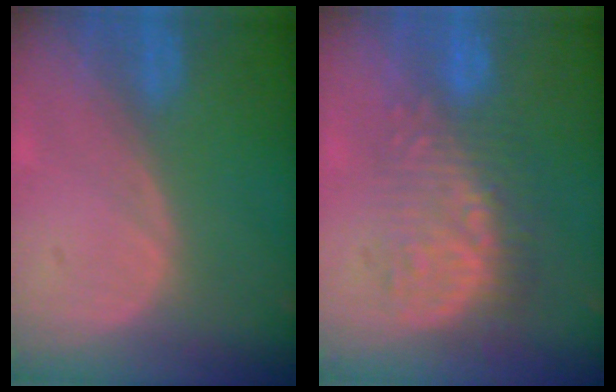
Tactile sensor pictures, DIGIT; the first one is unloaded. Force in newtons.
{"total": 9.0, "press": 8.4, "slide": 3.3}